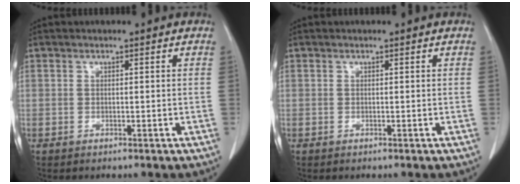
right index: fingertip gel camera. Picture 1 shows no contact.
{"total": 0.0}